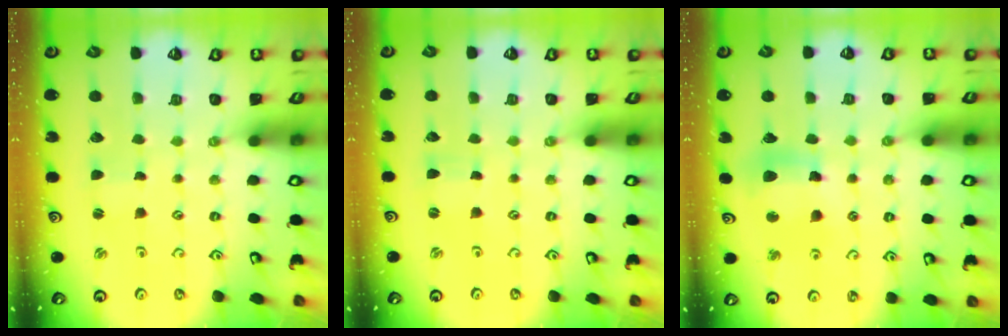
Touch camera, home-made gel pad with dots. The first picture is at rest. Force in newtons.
{"total": 0.0}
{"total": 11.4, "press": 11.3, "slide": 2.0}